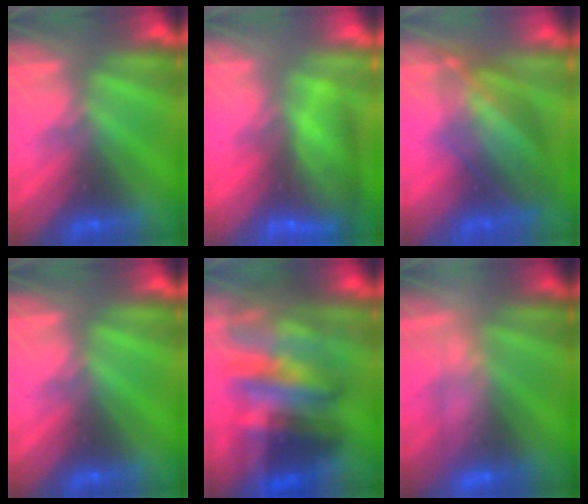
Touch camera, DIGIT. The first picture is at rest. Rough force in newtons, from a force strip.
{"total": 7.8}
{"total": 7.2}
{"total": 0.0}
{"total": 7.0}
{"total": 2.4}